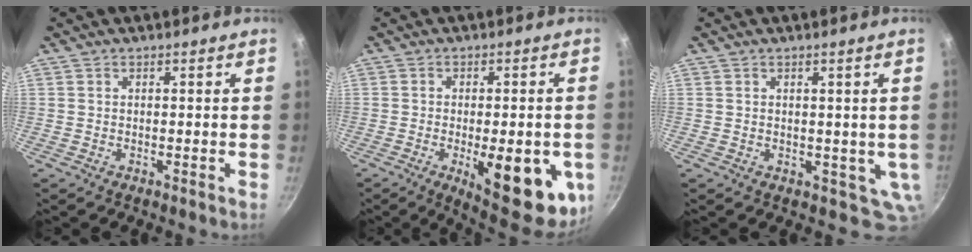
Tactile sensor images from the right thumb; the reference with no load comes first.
{"total": 17.6, "force": [-5.2, 6.8, 15.4], "torque": [-0.158, -0.008, -0.050]}
{"total": 5.2, "force": [0.6, 3.3, 4.0], "torque": [-0.028, -0.014, 0.023]}